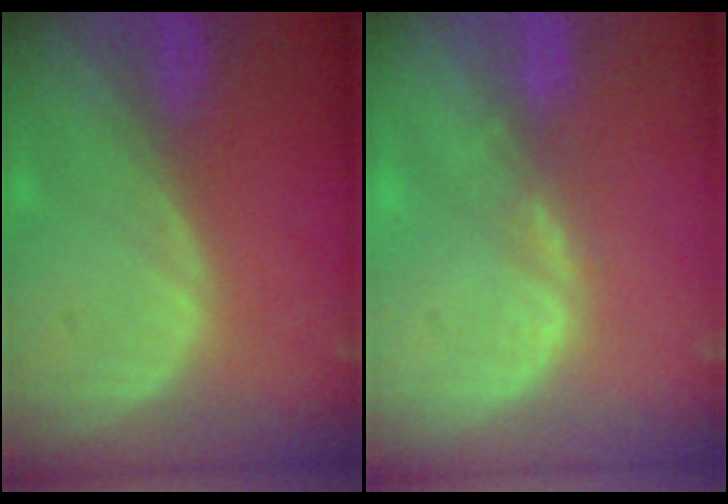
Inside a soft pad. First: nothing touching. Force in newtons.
{"total": 1.9, "press": 1.5, "slide": 1.1}